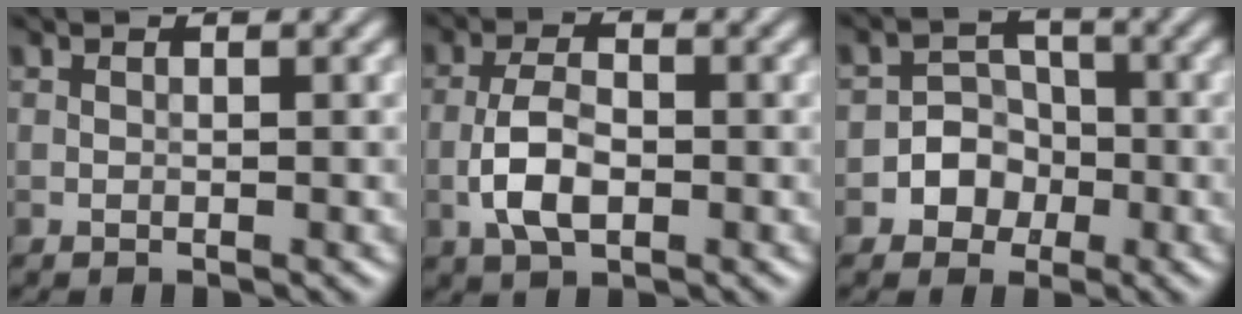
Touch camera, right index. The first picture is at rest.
{"total": 4.1, "force": [-1.2, 2.0, 3.3], "torque": [-0.064, 0.002, -0.029]}
{"total": 4.0, "force": [-1.6, 3.6, 0.9], "torque": [0.022, 0.011, -0.046]}